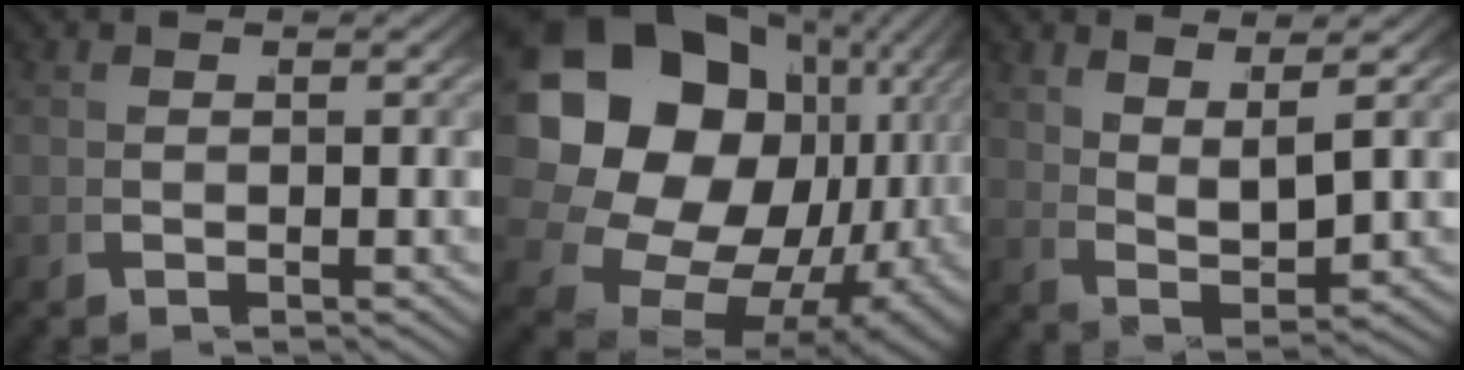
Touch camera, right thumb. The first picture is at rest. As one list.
[{"total": 26.7, "force": [-0.9, 19.5, 18.3], "torque": [-0.355, -0.054, 0.009]}, {"total": 3.6, "force": [1.8, 1.2, 2.9], "torque": [-0.055, -0.004, 0.042]}]